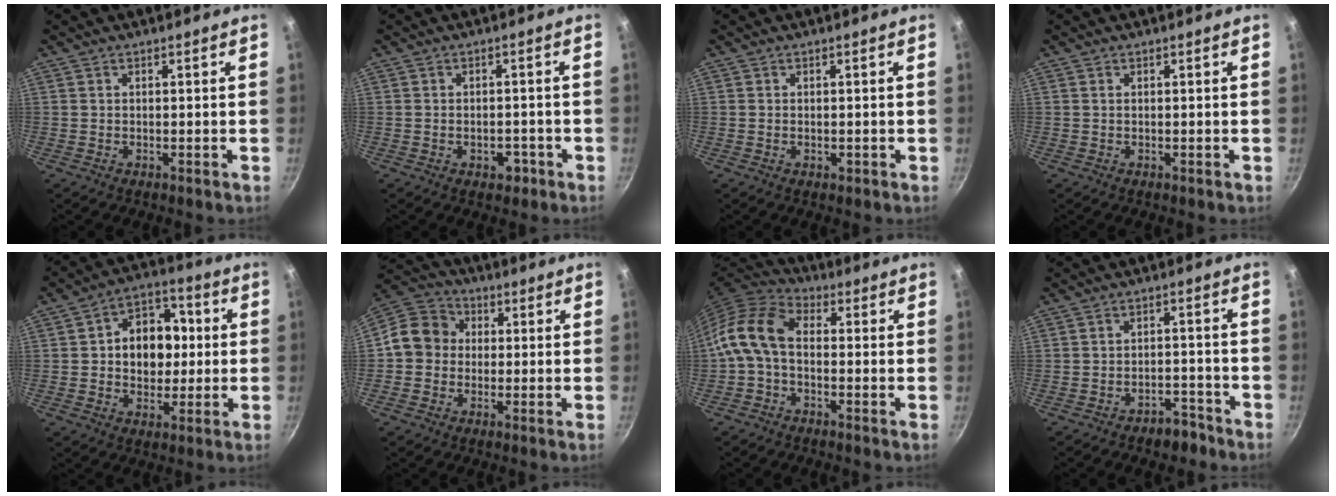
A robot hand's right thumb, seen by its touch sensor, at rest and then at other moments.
{"total": 3.1, "force": [-1.6, 2.1, 1.6], "torque": [-0.010, 0.015, -0.015]}
{"total": 0.6, "force": [-0.2, 0.5, 0.4], "torque": [-0.006, 0.001, -0.002]}
{"total": 0.0}
{"total": 13.1, "force": [1.1, 10.0, 8.4], "torque": [-0.080, 0.017, 0.006]}
{"total": 9.9, "force": [0.1, 8.9, 4.3], "torque": [-0.042, 0.025, -0.022]}
{"total": 10.3, "force": [-1.1, 6.6, 7.9], "torque": [-0.153, 0.039, -0.042]}
{"total": 4.4, "force": [-3.5, 2.2, 1.6], "torque": [-0.004, 0.040, -0.039]}